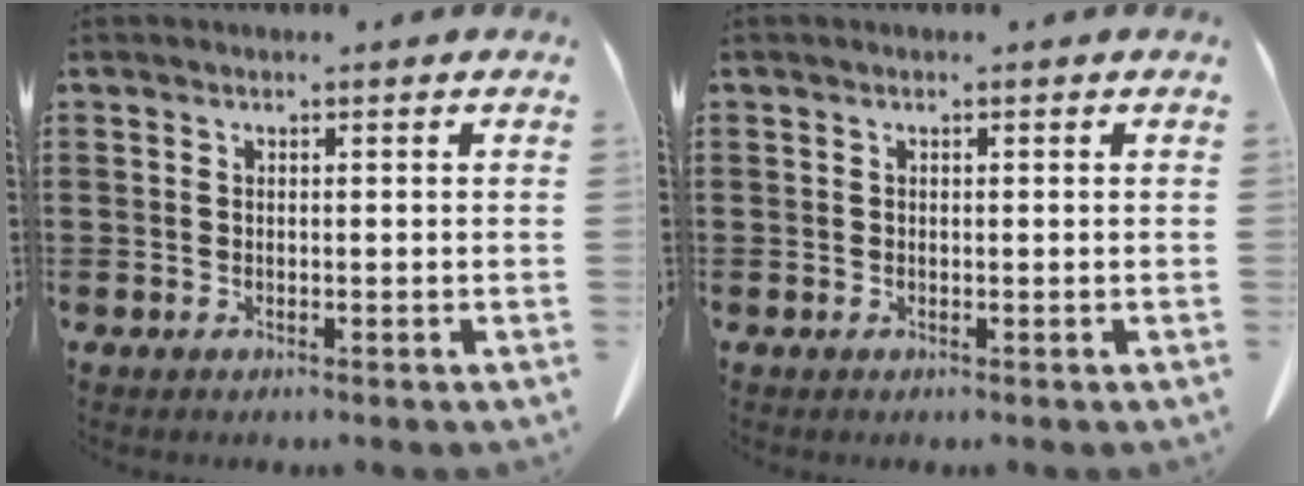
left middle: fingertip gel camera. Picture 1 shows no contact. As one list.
[{"total": 0.0}]